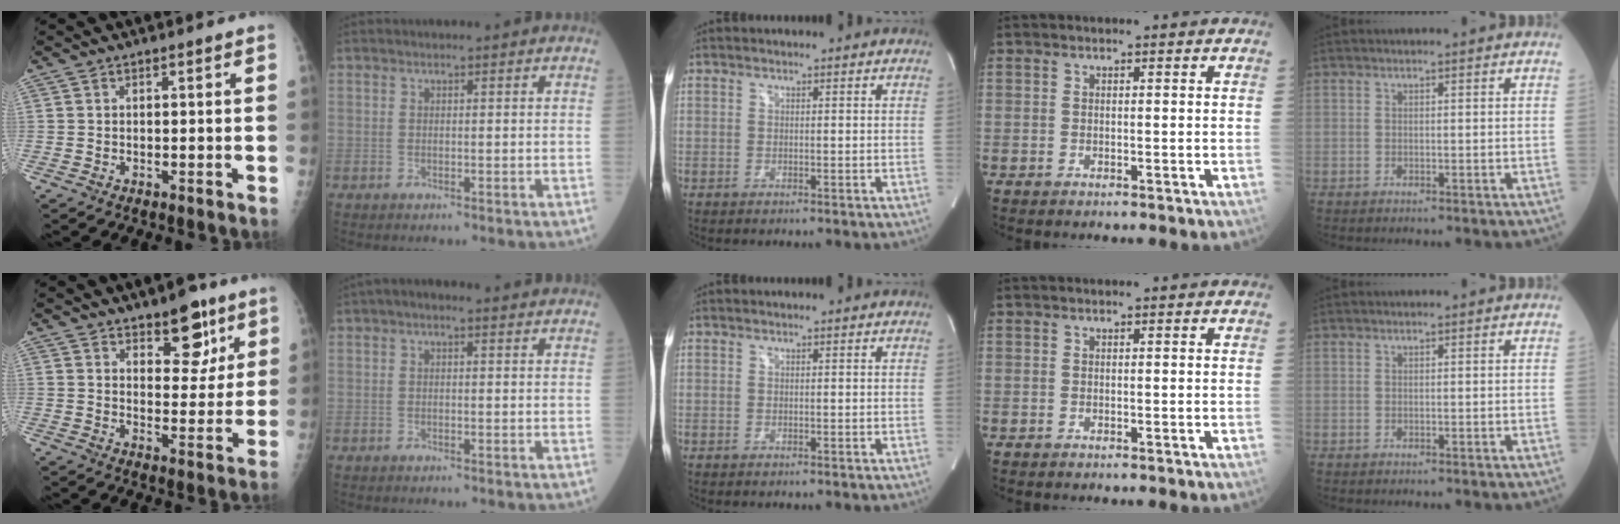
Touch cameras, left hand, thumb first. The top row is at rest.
{"thumb": {"total": 9.9, "force": [6.3, 4.8, 6.0], "torque": [-0.048, -0.037, 0.093]}, "index": {"total": 2.0, "force": [1.1, 0.8, 1.4], "torque": [-0.024, 0.018, 0.012]}}